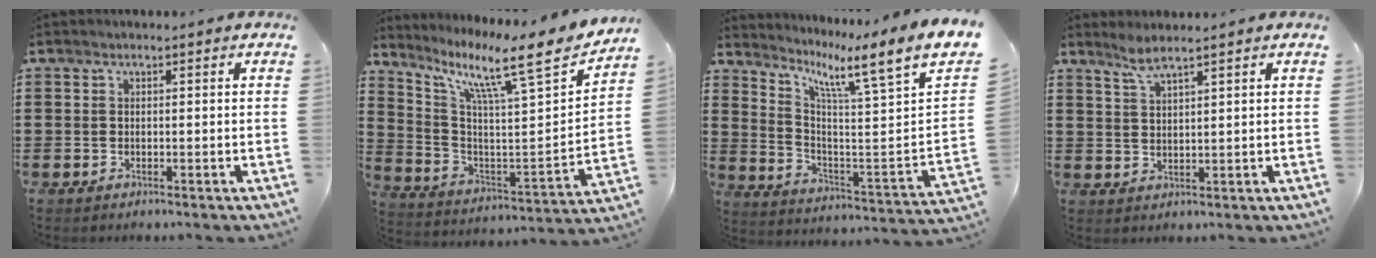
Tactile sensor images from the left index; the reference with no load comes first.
{"total": 10.6, "force": [7.7, 0.8, 7.3], "torque": [-0.148, -0.067, 0.109]}
{"total": 7.2, "force": [4.4, -0.5, 5.7], "torque": [-0.106, -0.055, 0.050]}
{"total": 3.0, "force": [2.4, 0.1, 1.7], "torque": [-0.039, 0.003, 0.045]}